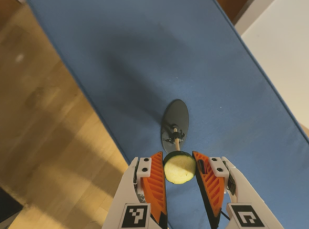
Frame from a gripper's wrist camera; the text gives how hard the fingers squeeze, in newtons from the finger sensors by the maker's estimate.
{"total": 8.5, "left": 8.1, "right": 8.9}